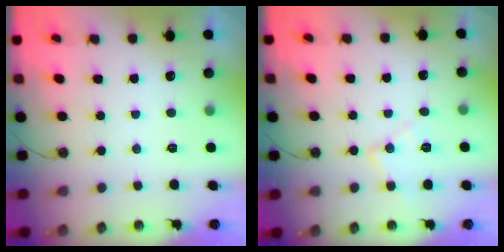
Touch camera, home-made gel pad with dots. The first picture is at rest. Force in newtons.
{"total": 8.8, "press": 8.8, "slide": 0.7}